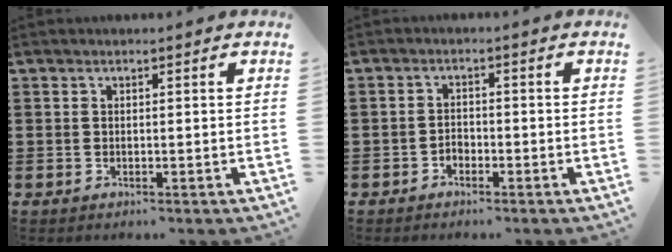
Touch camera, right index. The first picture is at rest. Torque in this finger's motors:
{"motor_torque": [2.14, 0.00, -0.03, -0.11]}